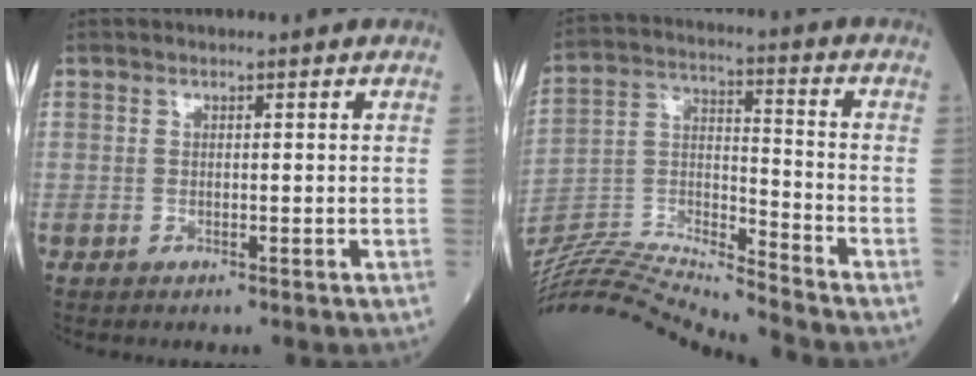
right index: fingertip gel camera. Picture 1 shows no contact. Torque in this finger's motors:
{"motor_torque": [-0.27, -0.30, -0.06, -0.03]}